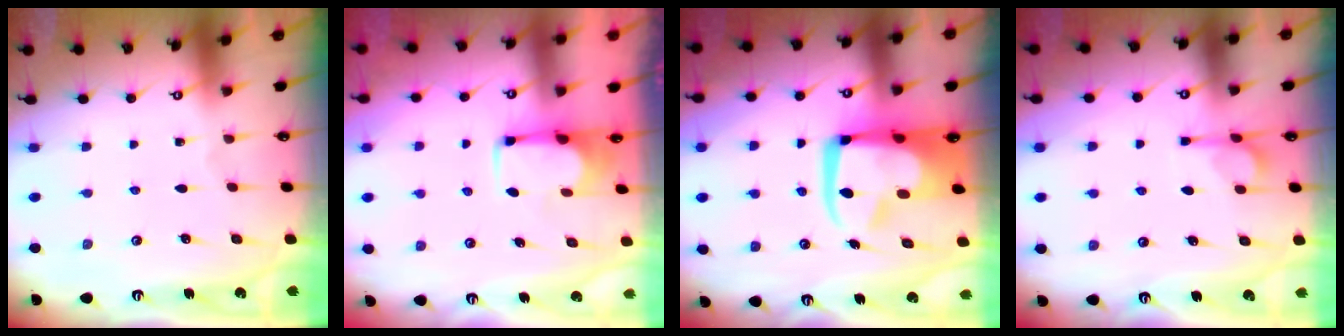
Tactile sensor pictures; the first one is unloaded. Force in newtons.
{"total": 1.8, "press": 1.7, "slide": 0.6}
{"total": 14.7, "press": 14.6, "slide": 2.0}
{"total": 6.2, "press": 6.2, "slide": 0.7}